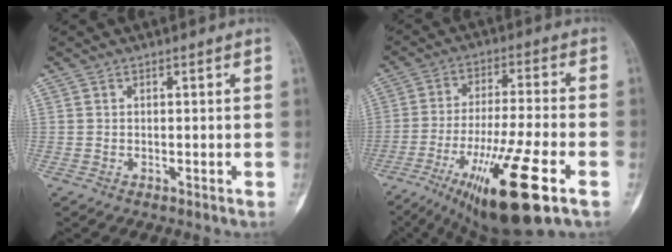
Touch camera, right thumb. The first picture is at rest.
{"total": 19.2, "force": [-9.0, 3.6, 16.6], "torque": [-0.300, 0.010, -0.145]}